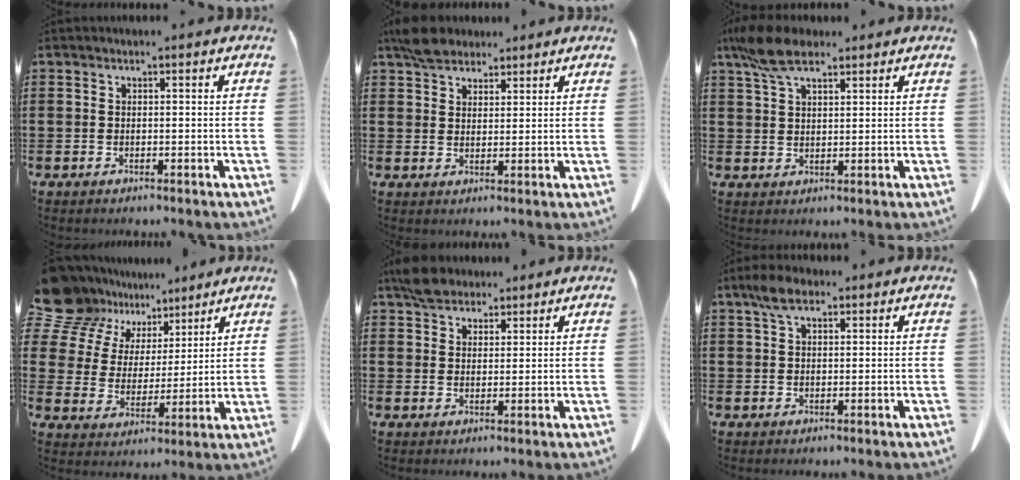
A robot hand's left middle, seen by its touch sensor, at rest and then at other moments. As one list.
[{"total": 4.7, "force": [3.9, 2.2, 1.6], "torque": [-0.035, -0.001, 0.074]}, {"total": 7.3, "force": [5.0, 2.6, 4.7], "torque": [-0.111, -0.002, 0.092]}, {"total": 10.8, "force": [8.7, 6.2, 1.7], "torque": [-0.086, -0.046, 0.171]}, {"total": 4.5, "force": [3.7, 2.1, 1.5], "torque": [-0.034, 0.001, 0.069]}, {"total": 4.1, "force": [2.5, 1.8, 2.8], "torque": [-0.062, 0.007, 0.045]}]